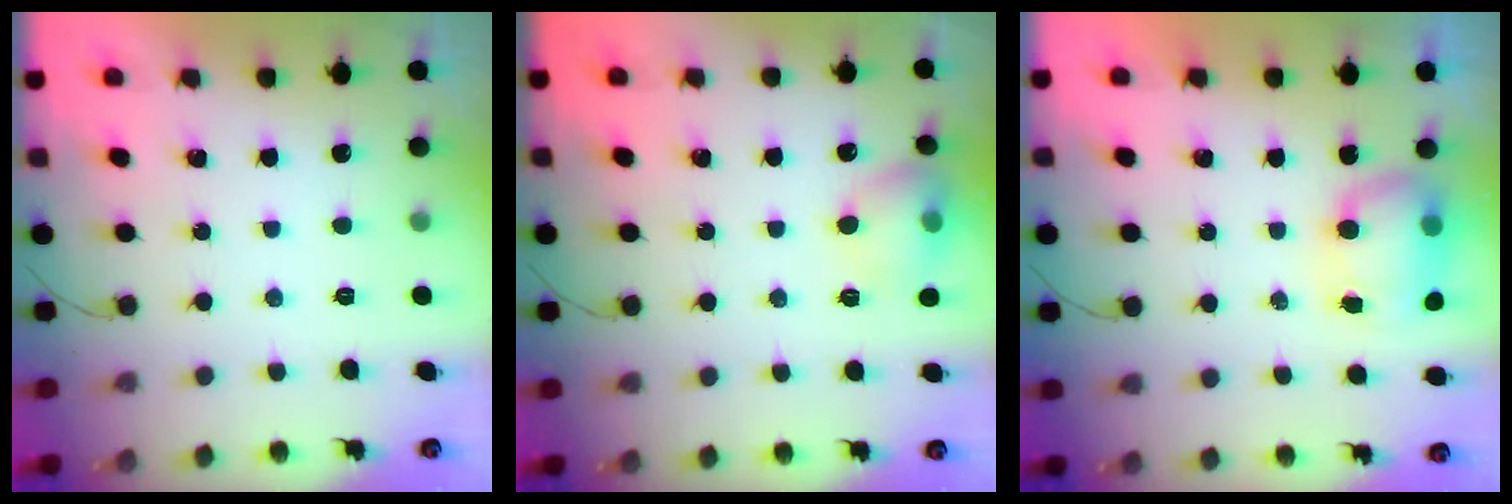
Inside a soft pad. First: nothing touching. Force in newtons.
{"total": 9.4, "press": 9.3, "slide": 1.3}
{"total": 8.4, "press": 8.2, "slide": 1.7}